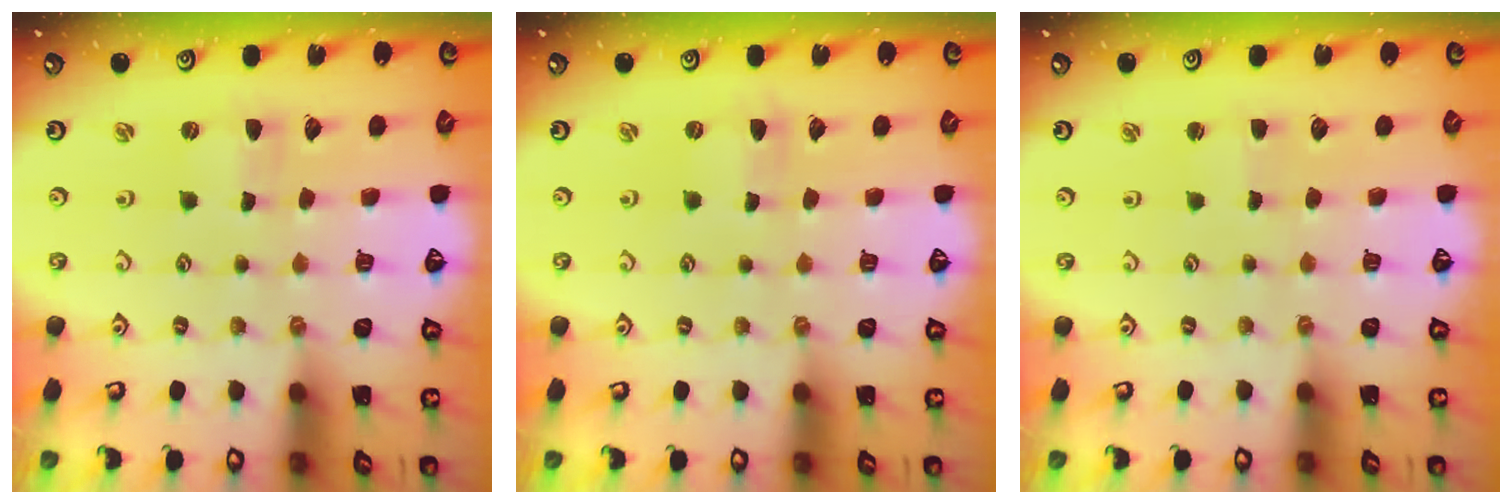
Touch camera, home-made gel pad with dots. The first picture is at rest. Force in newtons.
{"total": 0.0}
{"total": 0.9, "press": 0.9, "slide": 0.0}